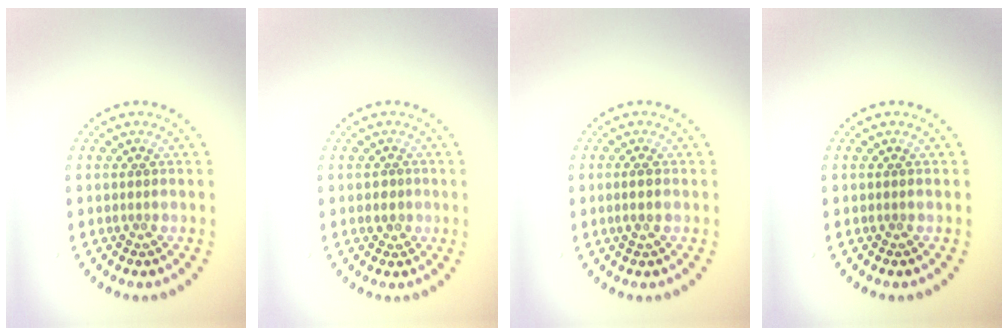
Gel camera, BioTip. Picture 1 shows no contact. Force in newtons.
{"total": 1.4, "press": 1.2, "slide": 0.8}
{"total": 1.2, "press": 1.0, "slide": 0.6}
{"total": 0.0}